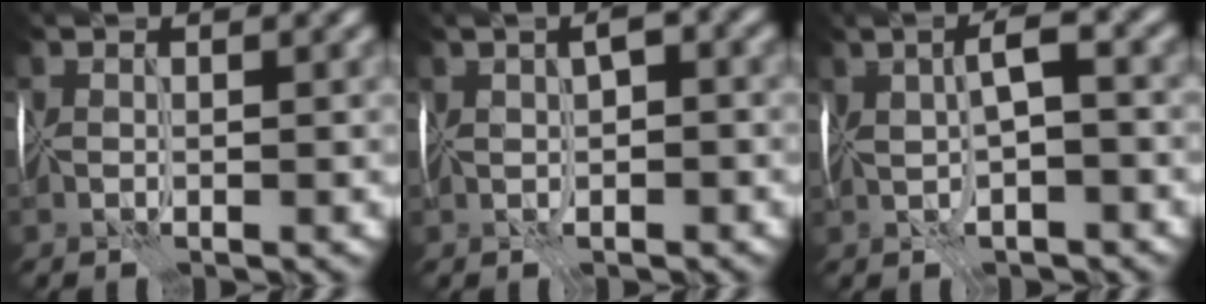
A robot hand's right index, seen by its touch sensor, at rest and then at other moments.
{"total": 3.0, "force": [0.3, 1.8, 2.4], "torque": [-0.022, 0.015, 0.004]}
{"total": 3.9, "force": [0.9, 1.2, 3.6], "torque": [-0.068, 0.008, 0.013]}